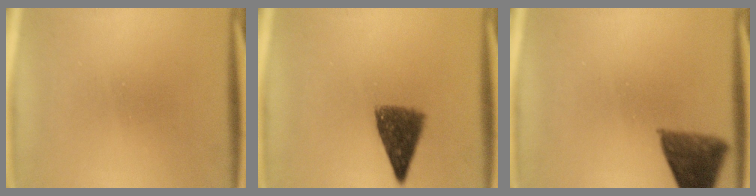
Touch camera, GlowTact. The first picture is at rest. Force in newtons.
{"total": 7.3}
{"total": 8.1}